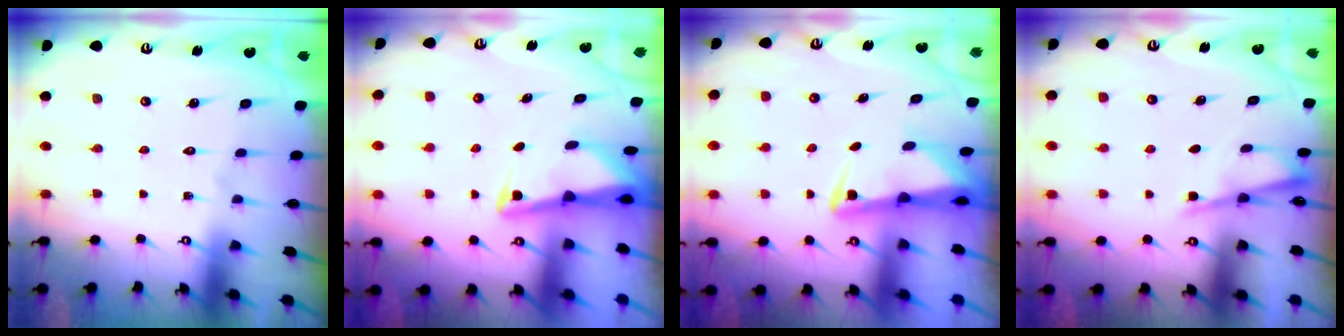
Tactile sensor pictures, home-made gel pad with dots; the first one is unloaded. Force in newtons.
{"total": 3.3, "press": 3.3, "slide": 0.3}
{"total": 2.8, "press": 2.7, "slide": 0.6}
{"total": 3.0, "press": 3.0, "slide": 0.5}